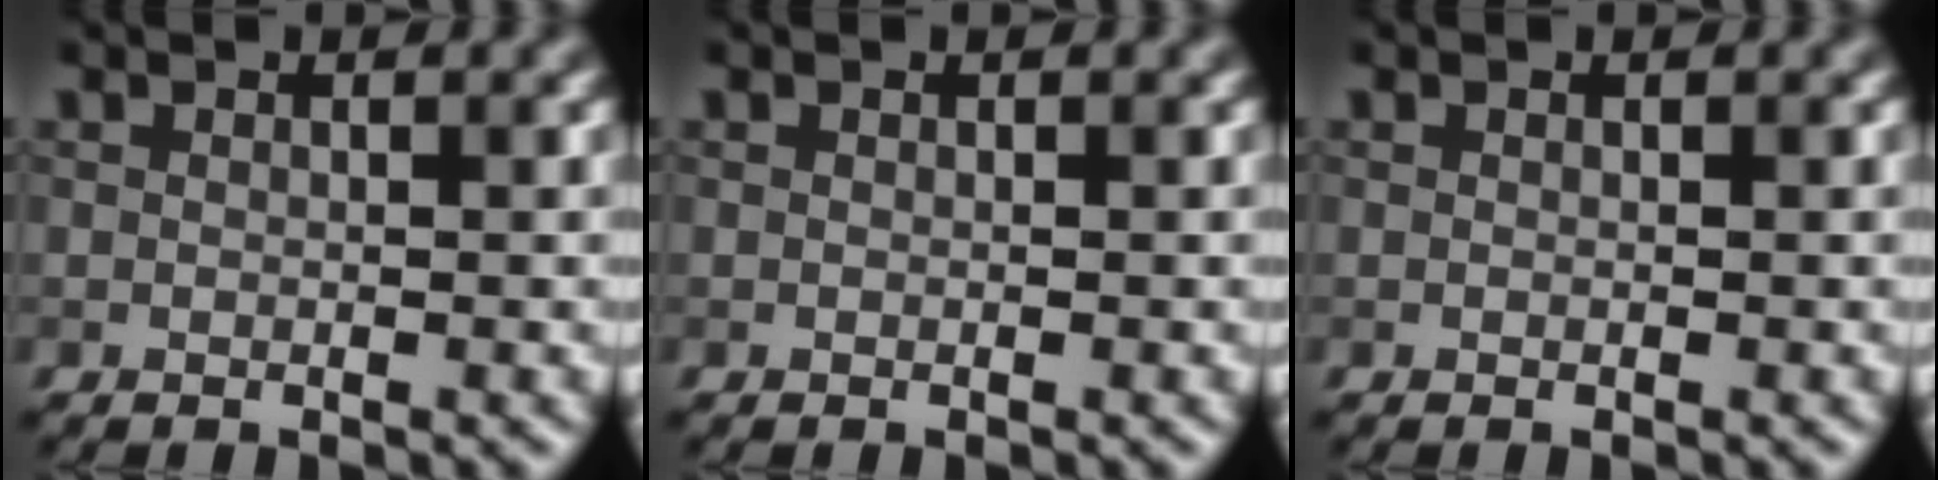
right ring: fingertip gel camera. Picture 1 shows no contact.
{"total": 0.0}
{"total": 0.0}